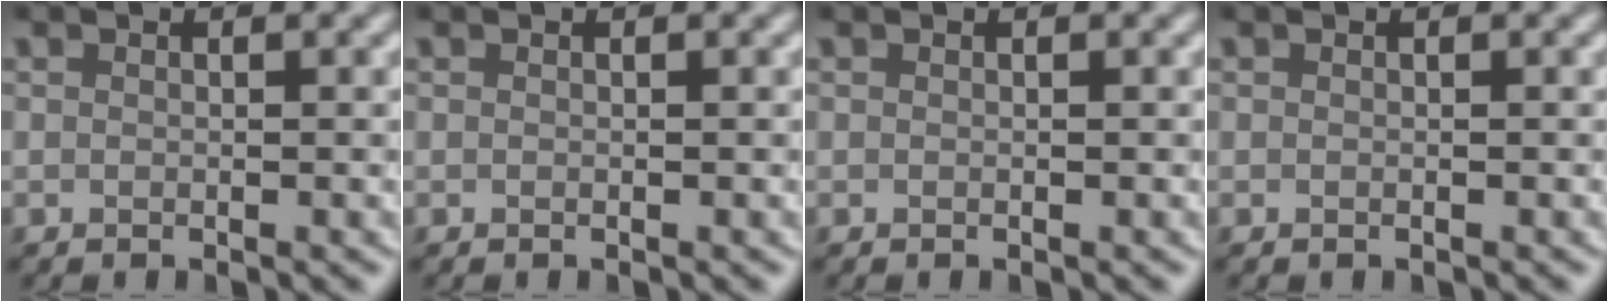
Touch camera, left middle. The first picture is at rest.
{"total": 0.0}
{"total": 0.0}
{"total": 0.0}